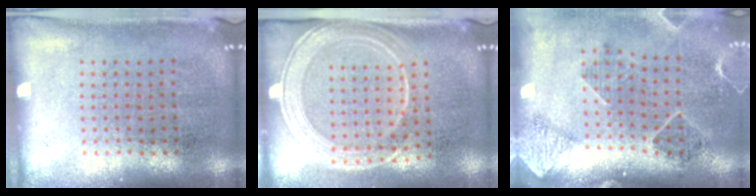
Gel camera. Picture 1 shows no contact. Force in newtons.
{"total": 2.1, "press": 1.8, "slide": 1.1}
{"total": 1.5, "press": 1.5, "slide": 0.2}